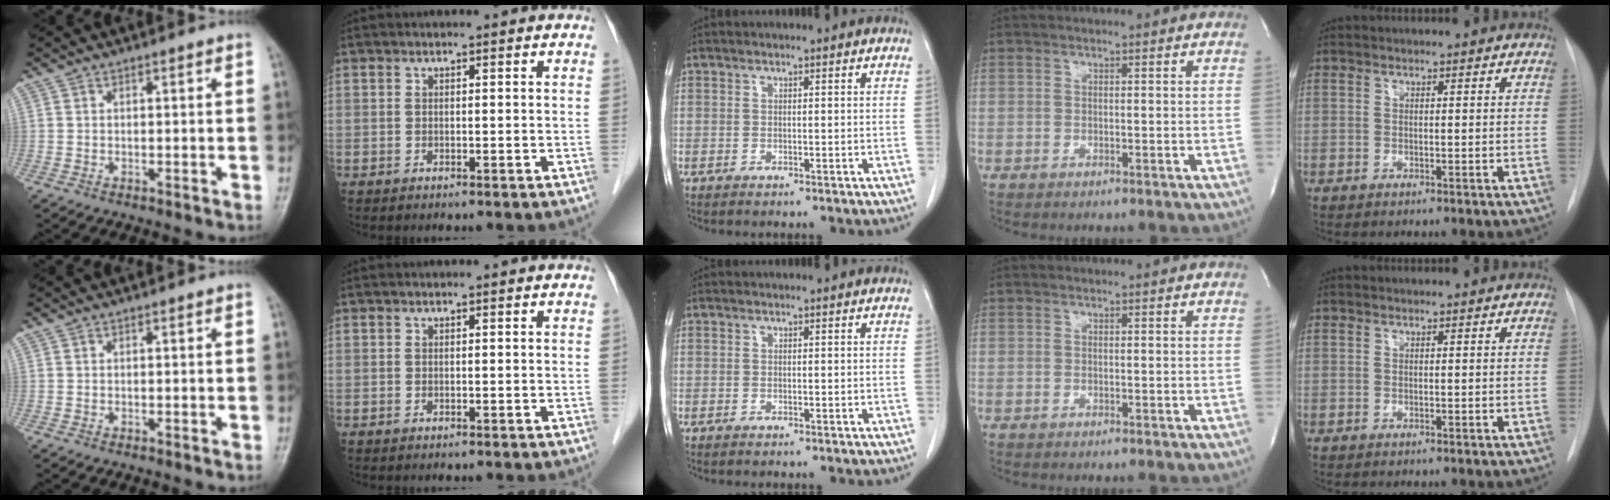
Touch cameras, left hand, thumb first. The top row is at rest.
{}